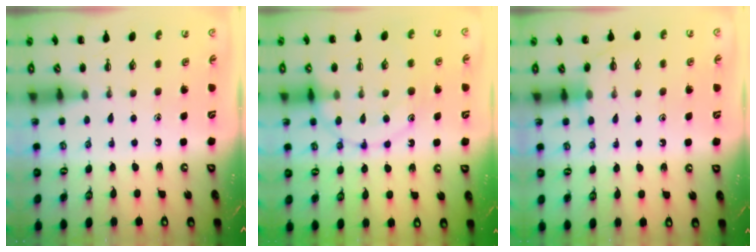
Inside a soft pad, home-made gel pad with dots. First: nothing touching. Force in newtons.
{"total": 13.3, "press": 13.2, "slide": 1.6}
{"total": 5.4, "press": 5.3, "slide": 1.2}